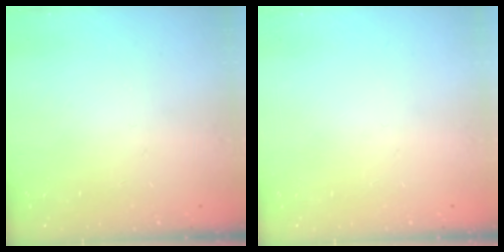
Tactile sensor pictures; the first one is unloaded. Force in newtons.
{"total": 0.0}